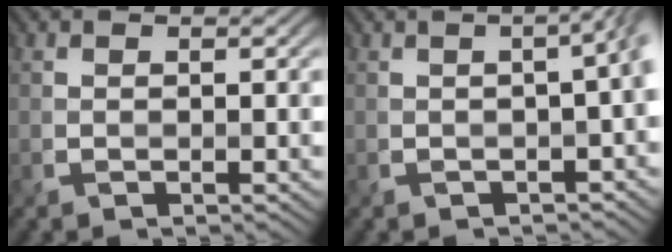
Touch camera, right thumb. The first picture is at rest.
{"total": 4.8, "force": [-0.9, 1.7, 4.4], "torque": [-0.037, -0.001, -0.007]}